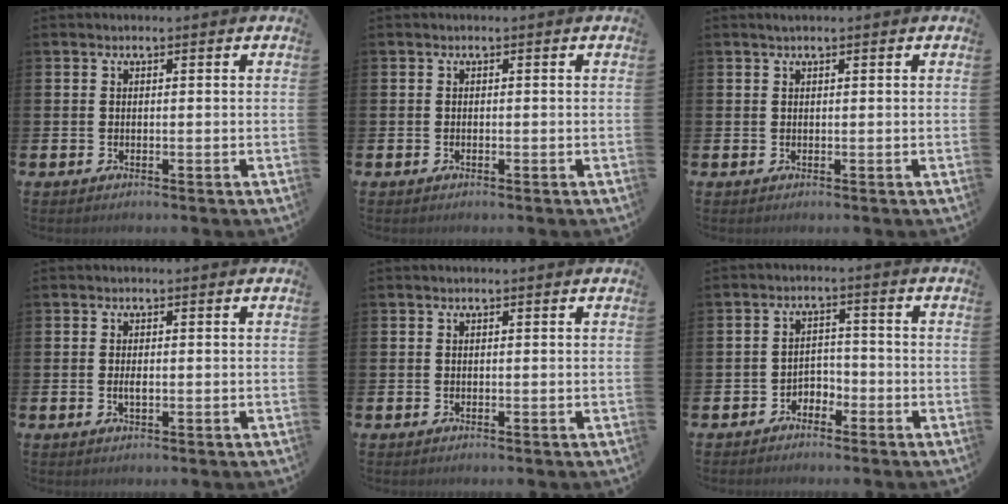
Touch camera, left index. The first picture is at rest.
{"total": 0.0}
{"total": 0.7, "force": [0.5, 0.0, 0.5], "torque": [-0.003, 0.000, 0.007]}
{"total": 1.2, "force": [0.0, 0.5, 1.1], "torque": [-0.023, 0.003, -0.001]}
{"total": 0.0}
{"total": 2.6, "force": [-2.2, 1.3, 0.2], "torque": [-0.013, 0.006, -0.050]}